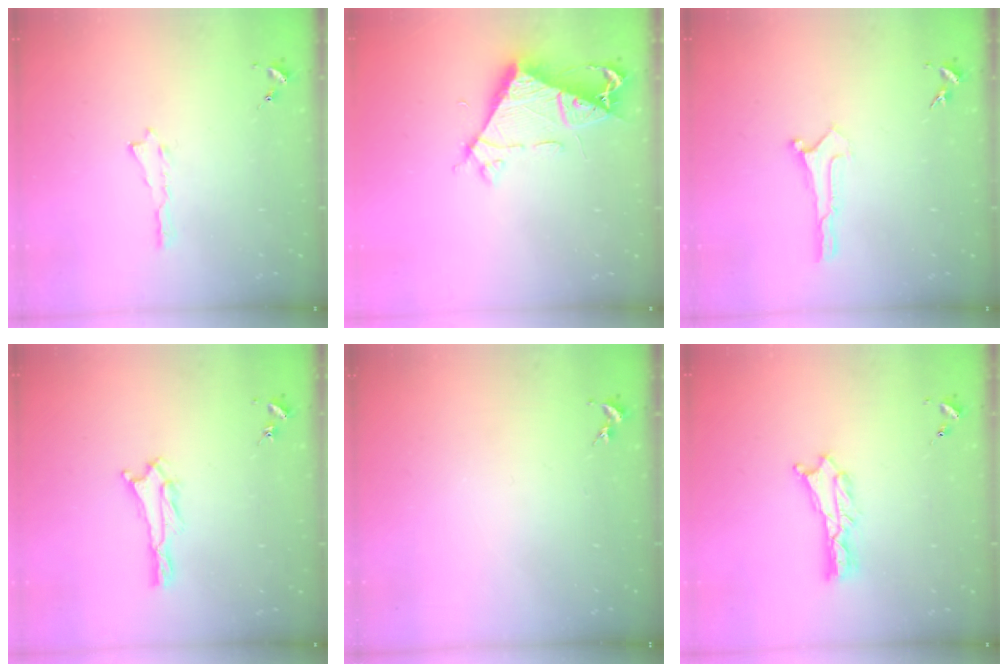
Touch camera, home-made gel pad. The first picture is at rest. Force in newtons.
{"total": 7.9, "press": 7.9, "slide": 0.6}
{"total": 0.0}
{"total": 0.7, "press": 0.7, "slide": 0.1}
{"total": 0.0}
{"total": 1.8, "press": 1.7, "slide": 0.2}